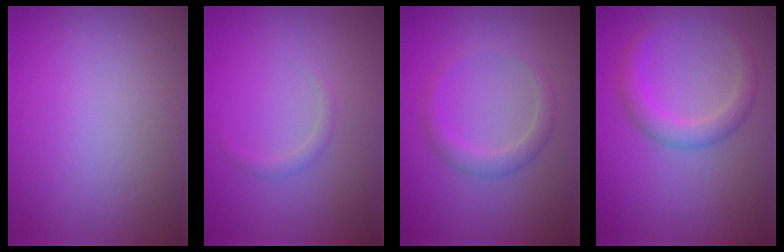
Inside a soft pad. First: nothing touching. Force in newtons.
{"total": 0.9, "press": 0.9, "slide": 0.1}
{"total": 2.1, "press": 2.1, "slide": 0.2}
{"total": 2.8, "press": 2.8, "slide": 0.1}